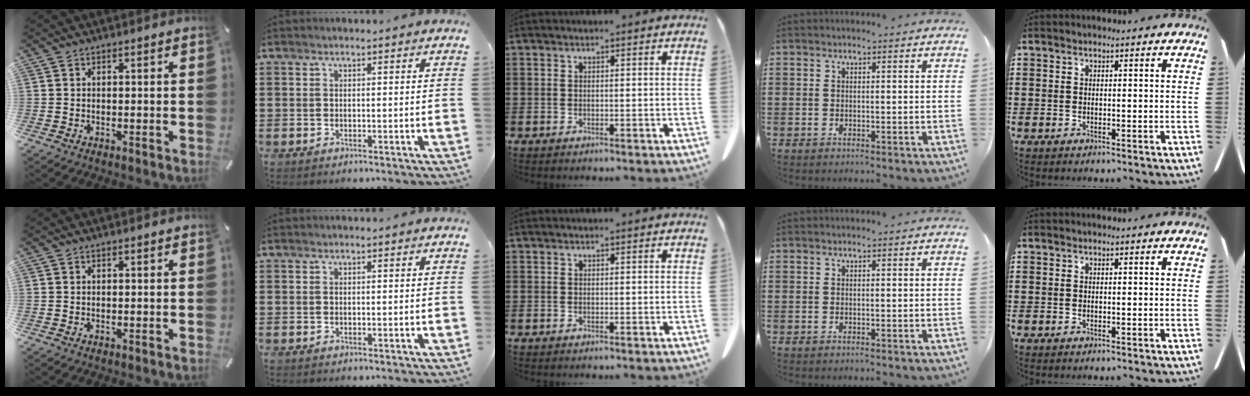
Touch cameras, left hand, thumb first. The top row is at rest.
{}